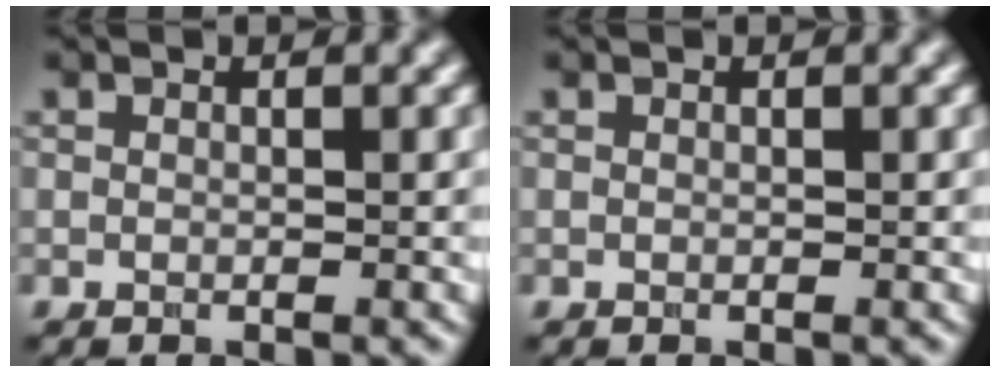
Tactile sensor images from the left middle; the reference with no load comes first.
{"total": 0.0}